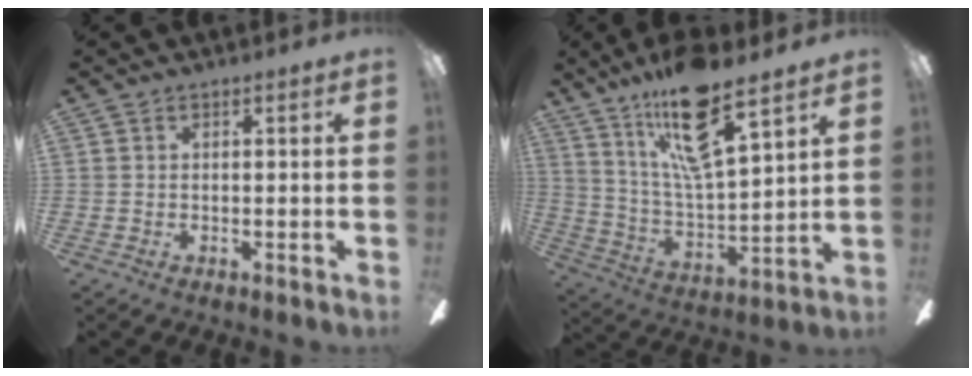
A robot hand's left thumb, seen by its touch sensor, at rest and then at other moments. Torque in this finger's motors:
{"motor_torque": [0.30, 0.35, 1.42, -1.35, 0.14]}